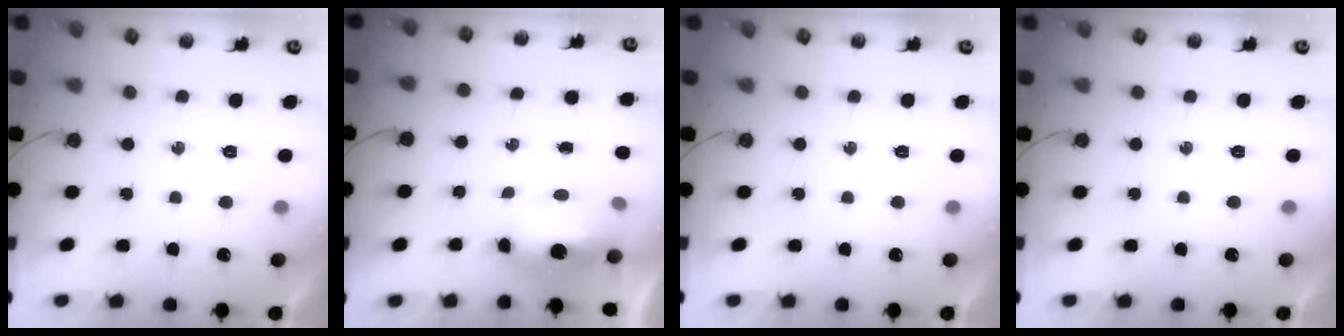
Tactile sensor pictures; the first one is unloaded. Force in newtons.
{"total": 11.5, "press": 8.0, "slide": 8.3}
{"total": 0.0}
{"total": 0.0}